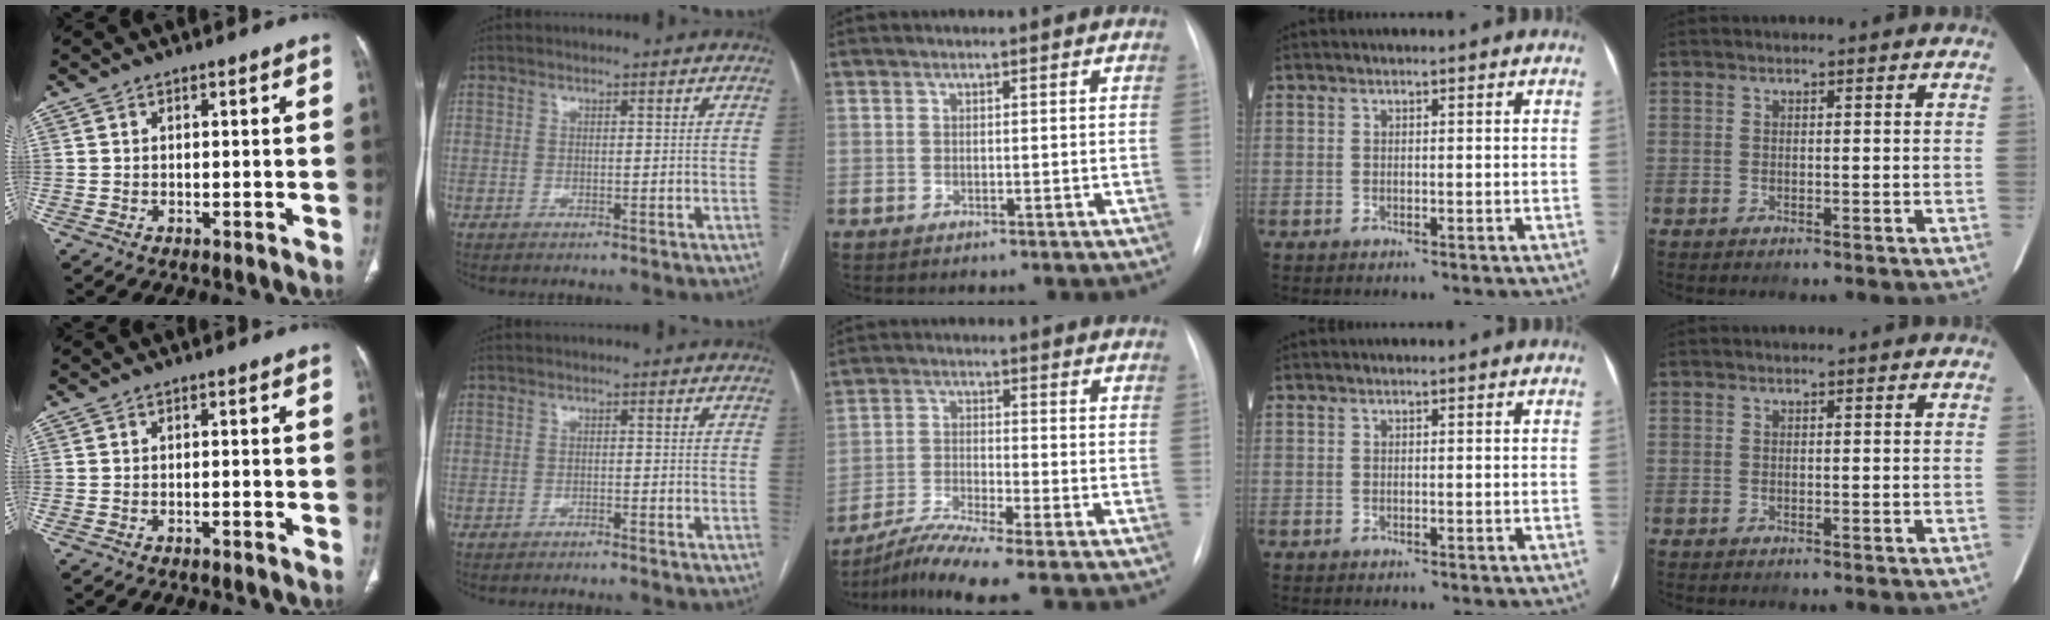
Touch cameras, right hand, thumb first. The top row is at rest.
{"thumb": {"total": 0.6, "force": [-0.5, 0.0, 0.4], "torque": [-0.012, 0.009, -0.008]}, "index": {"total": 0.9, "force": [-0.9, 0.0, 0.3], "torque": [-0.009, 0.000, -0.014]}, "middle": {"total": 6.3, "force": [-5.3, -1.3, 3.1], "torque": [-0.069, -0.028, -0.107]}}